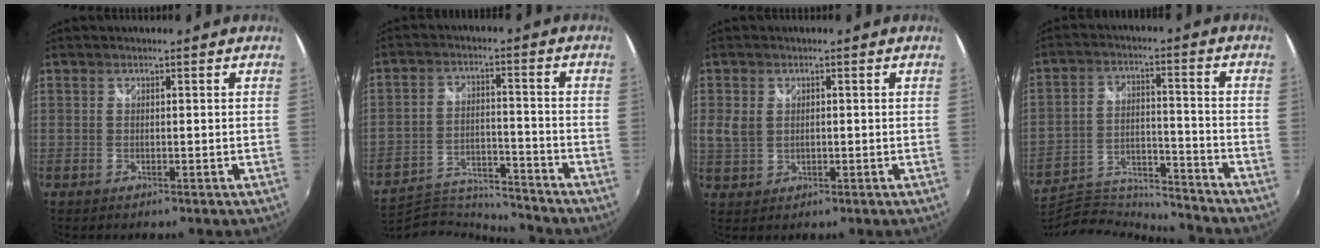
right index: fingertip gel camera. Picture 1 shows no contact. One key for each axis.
{"total": 15.1, "fx": -14.8, "fy": 0.9, "fz": 2.8, "tx": -0.071, "ty": -0.002, "tz": -0.251}
{"total": 3.8, "fx": 0.6, "fy": 3.0, "fz": 2.2, "tx": -0.050, "ty": 0.000, "tz": 0.016}
{"total": 17.7, "fx": -16.3, "fy": 3.9, "fz": 5.7, "tx": -0.122, "ty": -0.010, "tz": -0.261}